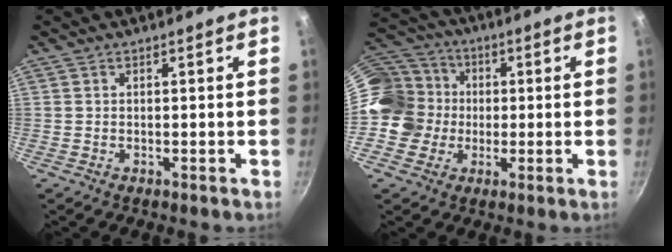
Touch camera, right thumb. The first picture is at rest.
{"total": 14.9, "force": [-0.3, 13.4, 6.5], "torque": [-0.103, 0.035, -0.014]}